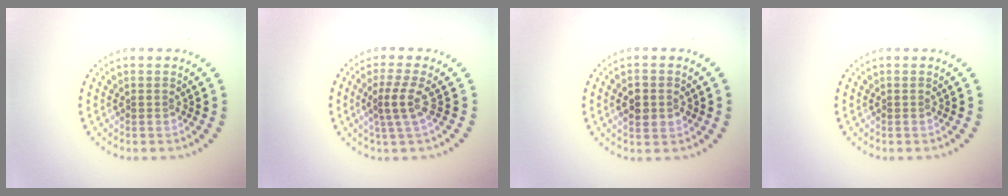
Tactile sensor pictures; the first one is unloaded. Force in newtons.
{"total": 2.6, "press": 1.8, "slide": 1.8}
{"total": 3.1, "press": 3.1, "slide": 0.2}
{"total": 0.0}